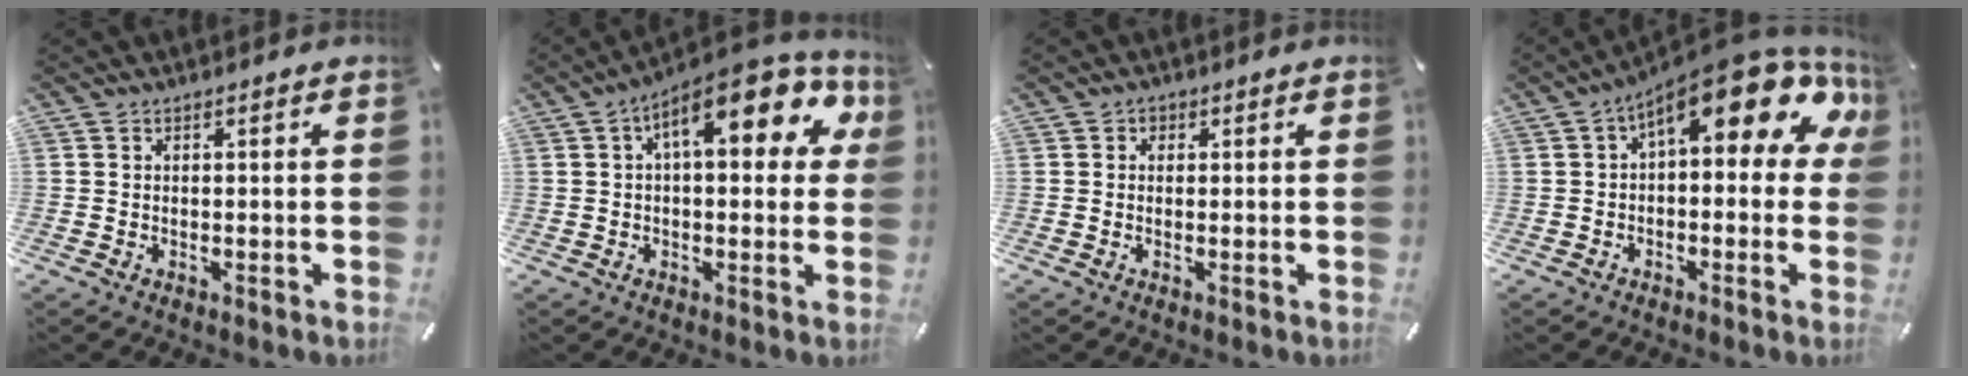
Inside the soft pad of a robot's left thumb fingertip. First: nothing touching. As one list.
[{"total": 15.6, "force": [5.7, 6.9, 12.9], "torque": [-0.171, -0.022, 0.089]}, {"total": 1.2, "force": [0.1, 1.1, 0.5], "torque": [-0.010, 0.008, -0.001]}, {"total": 16.7, "force": [7.9, 6.3, 13.3], "torque": [-0.196, -0.056, 0.130]}]